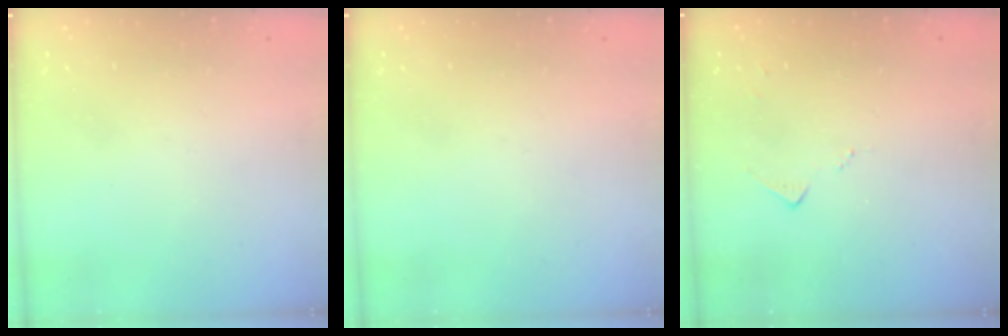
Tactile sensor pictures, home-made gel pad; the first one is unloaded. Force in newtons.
{"total": 0.0}
{"total": 5.5, "press": 5.4, "slide": 0.8}